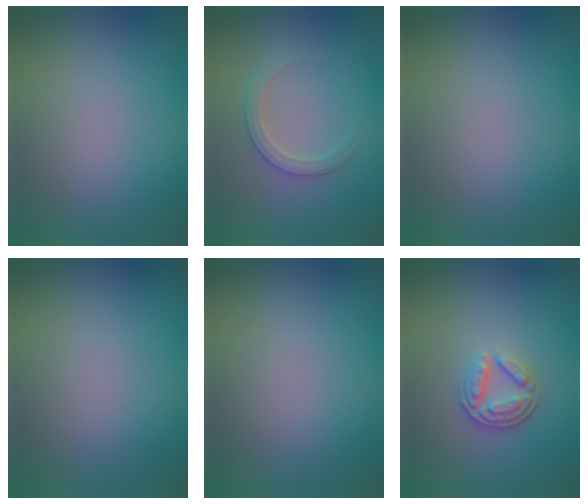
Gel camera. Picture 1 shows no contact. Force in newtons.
{"total": 2.5, "press": 2.5, "slide": 0.3}
{"total": 0.0}
{"total": 0.0}
{"total": 0.0}
{"total": 3.7, "press": 2.7, "slide": 2.4}